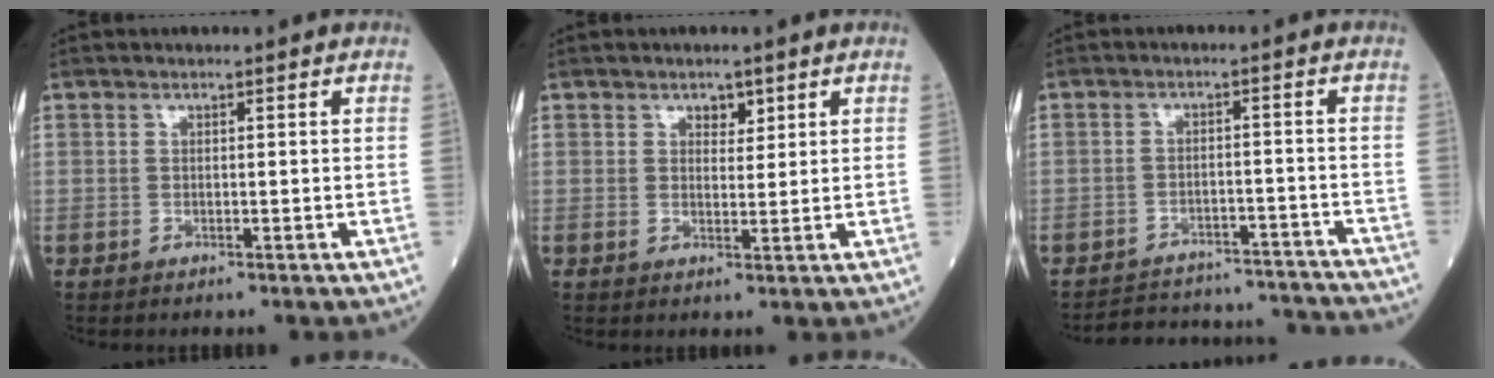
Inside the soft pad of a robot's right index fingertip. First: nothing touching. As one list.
[{"total": 2.1, "force": [1.3, 1.2, 1.1], "torque": [-0.011, -0.002, 0.021]}, {"total": 15.6, "force": [-15.1, 2.8, 2.5], "torque": [-0.039, 0.019, -0.189]}]